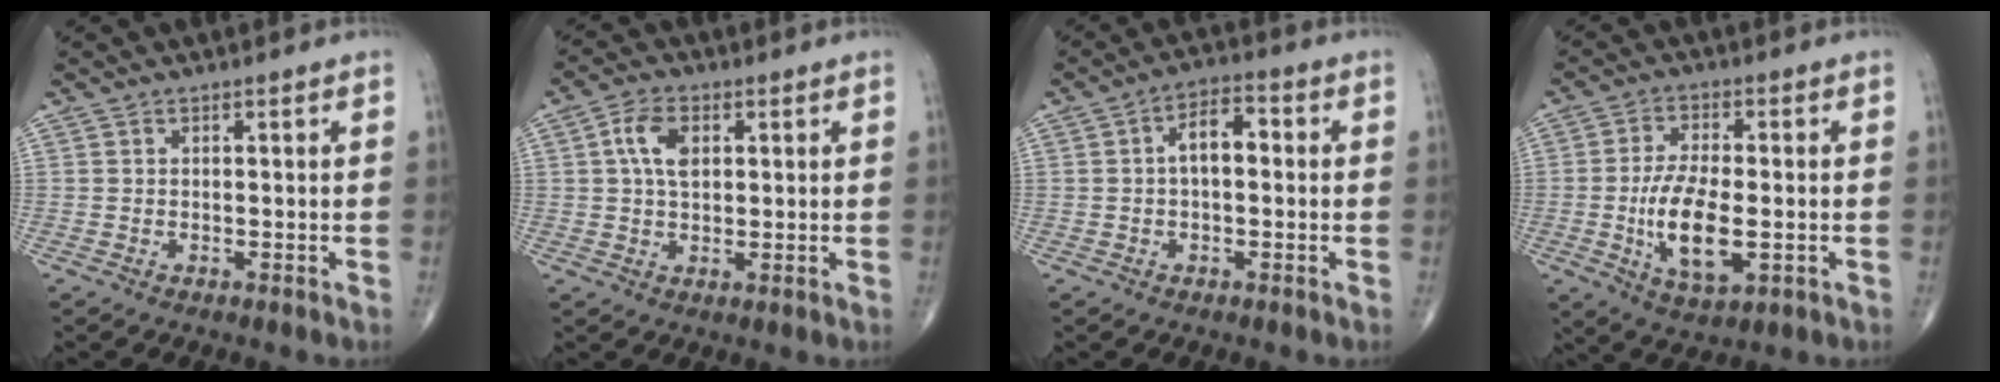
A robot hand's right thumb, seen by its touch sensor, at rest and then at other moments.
{"total": 6.2, "force": [1.6, 3.8, 4.7], "torque": [-0.084, 0.004, 0.026]}
{"total": 6.1, "force": [0.3, 3.2, 5.2], "torque": [-0.076, 0.024, -0.005]}
{"total": 11.7, "force": [-2.0, 5.2, 10.4], "torque": [-0.190, -0.005, -0.031]}